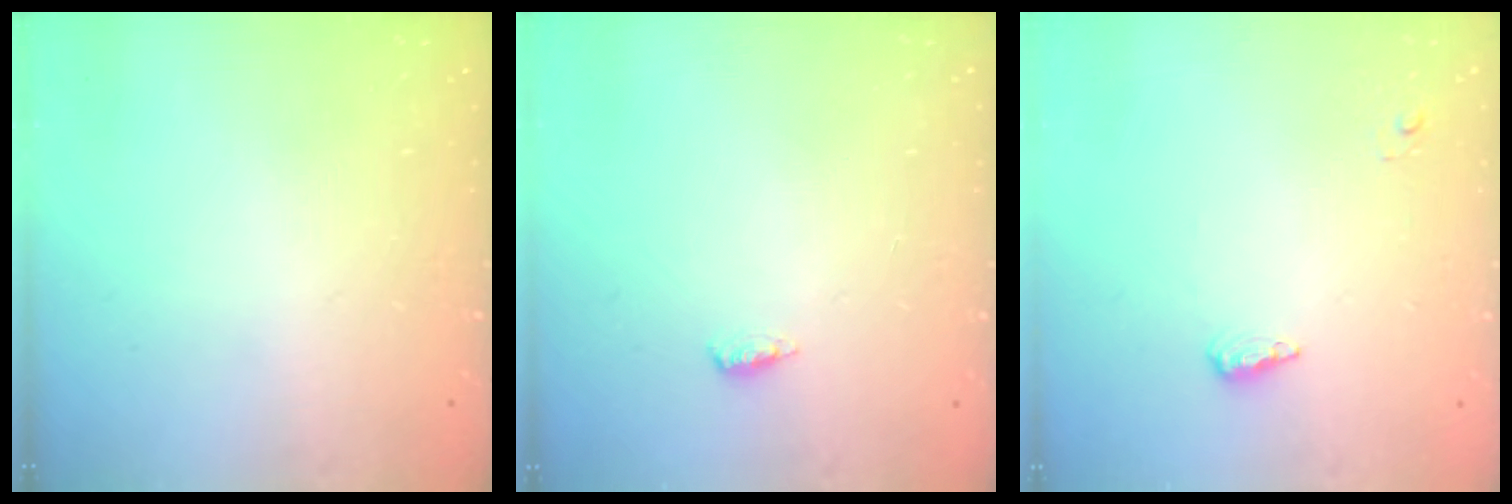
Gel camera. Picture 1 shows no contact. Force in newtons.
{"total": 3.4, "press": 3.0, "slide": 1.7}
{"total": 5.6, "press": 5.4, "slide": 1.2}